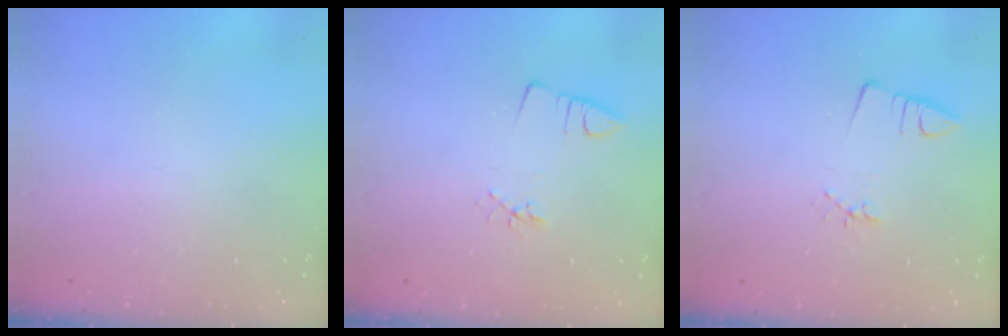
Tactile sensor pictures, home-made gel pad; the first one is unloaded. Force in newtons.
{"total": 2.2, "press": 1.7, "slide": 1.4}
{"total": 2.0, "press": 1.4, "slide": 1.4}